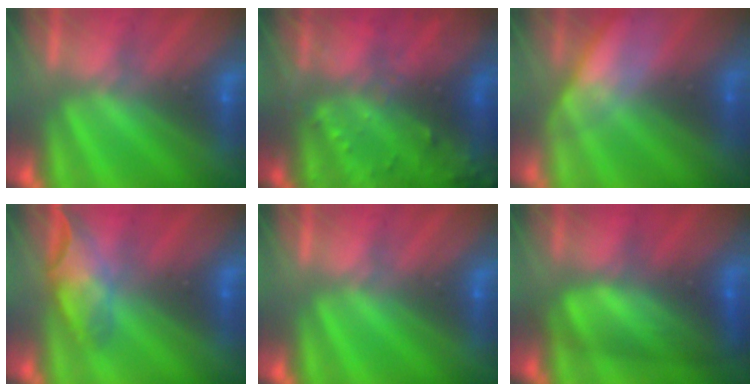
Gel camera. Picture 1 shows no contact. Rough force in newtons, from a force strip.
{"total": 7.7}
{"total": 2.9}
{"total": 4.5}
{"total": 0.0}
{"total": 8.7}